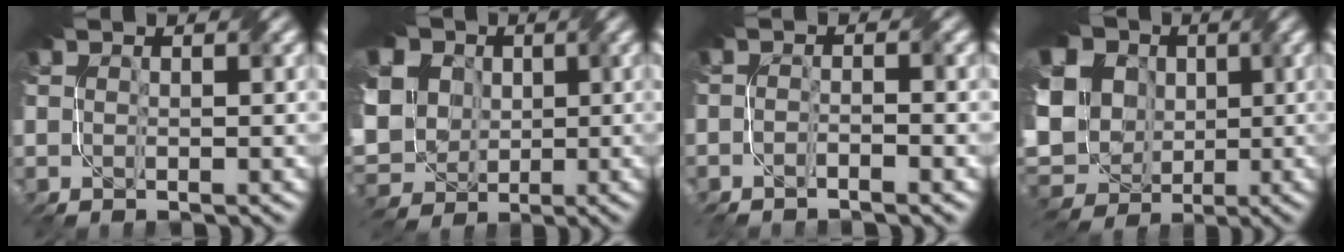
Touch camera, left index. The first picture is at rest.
{"total": 14.7, "force": [3.4, 12.7, 6.6], "torque": [-0.178, 0.025, 0.037]}
{"total": 2.0, "force": [-1.6, 0.4, 1.2], "torque": [-0.018, -0.006, -0.030]}
{"total": 15.6, "force": [1.6, 13.8, 7.0], "torque": [-0.178, 0.026, 0.007]}